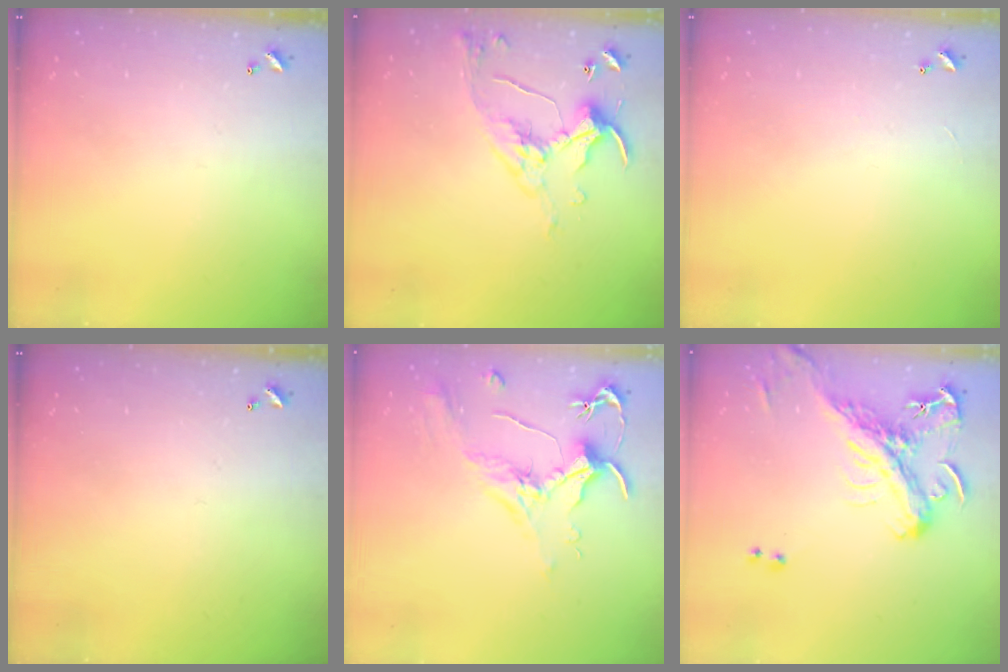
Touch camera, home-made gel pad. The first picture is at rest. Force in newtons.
{"total": 7.0, "press": 6.9, "slide": 0.8}
{"total": 1.2, "press": 1.1, "slide": 0.4}
{"total": 0.0}
{"total": 2.0, "press": 1.8, "slide": 0.8}
{"total": 3.4, "press": 3.2, "slide": 1.1}